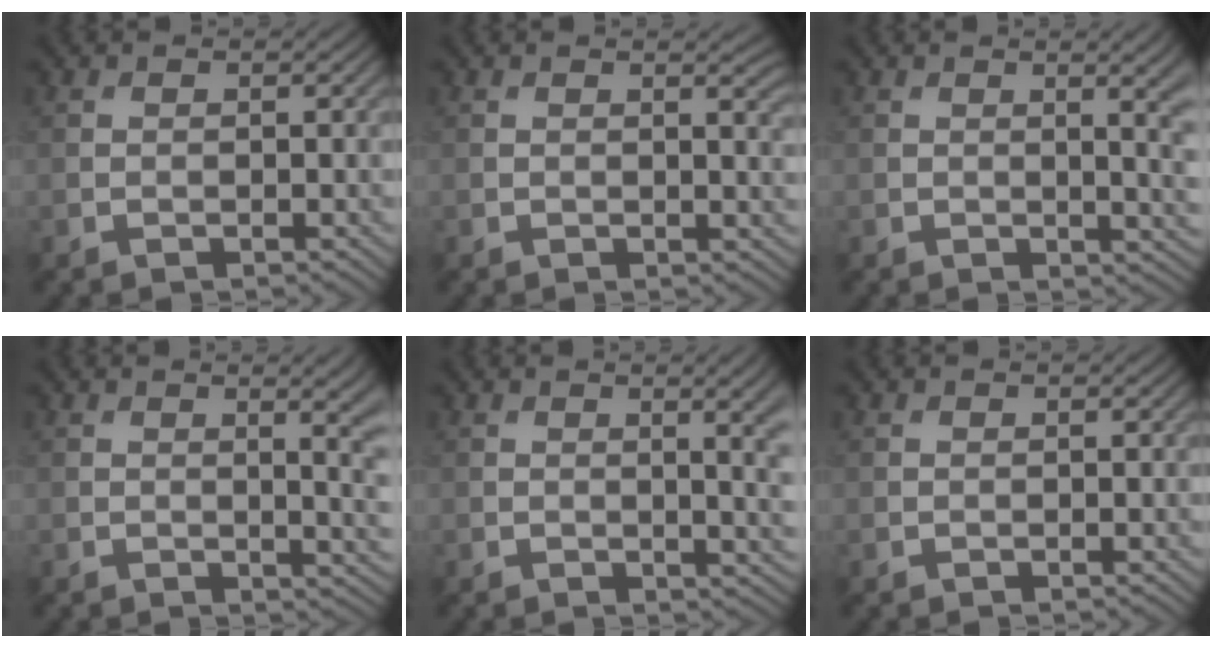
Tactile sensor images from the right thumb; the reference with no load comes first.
{"total": 2.1, "force": [0.7, 0.5, 1.9], "torque": [-0.026, -0.001, 0.011]}
{"total": 5.4, "force": [0.5, 1.7, 5.1], "torque": [-0.058, 0.004, 0.008]}
{"total": 6.2, "force": [0.6, 2.2, 5.8], "torque": [-0.057, 0.005, 0.007]}
{"total": 4.8, "force": [0.5, 1.4, 4.5], "torque": [-0.056, 0.003, 0.010]}
{"total": 0.0}